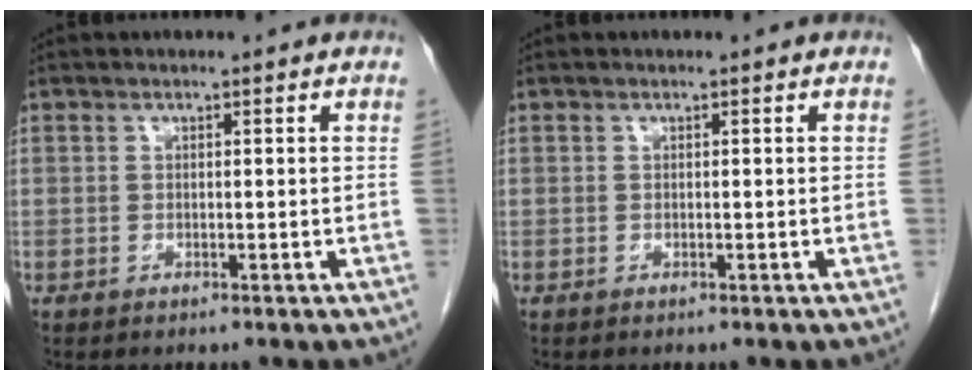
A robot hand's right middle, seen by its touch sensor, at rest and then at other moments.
{"total": 0.0}